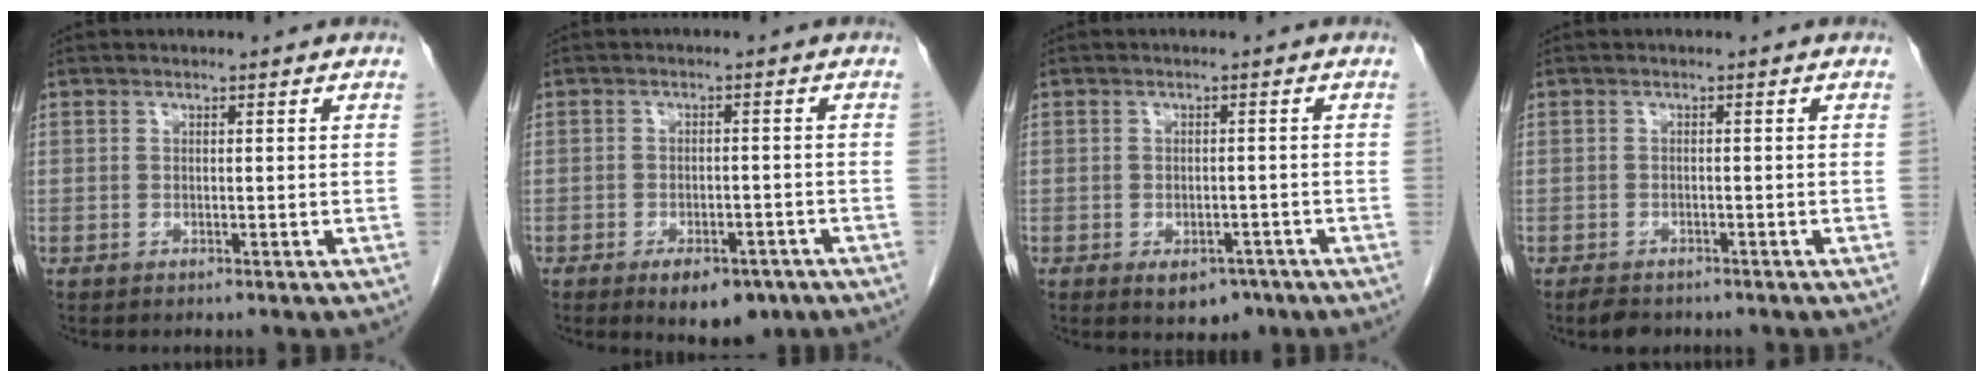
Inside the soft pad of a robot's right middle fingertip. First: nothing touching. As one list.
[{"total": 7.9, "force": [-5.2, 3.7, 4.7], "torque": [-0.060, -0.001, -0.070]}, {"total": 4.5, "force": [-2.8, 2.6, 2.5], "torque": [-0.027, 0.001, -0.029]}, {"total": 3.1, "force": [-2.5, 1.3, 1.2], "torque": [-0.024, -0.004, -0.036]}]